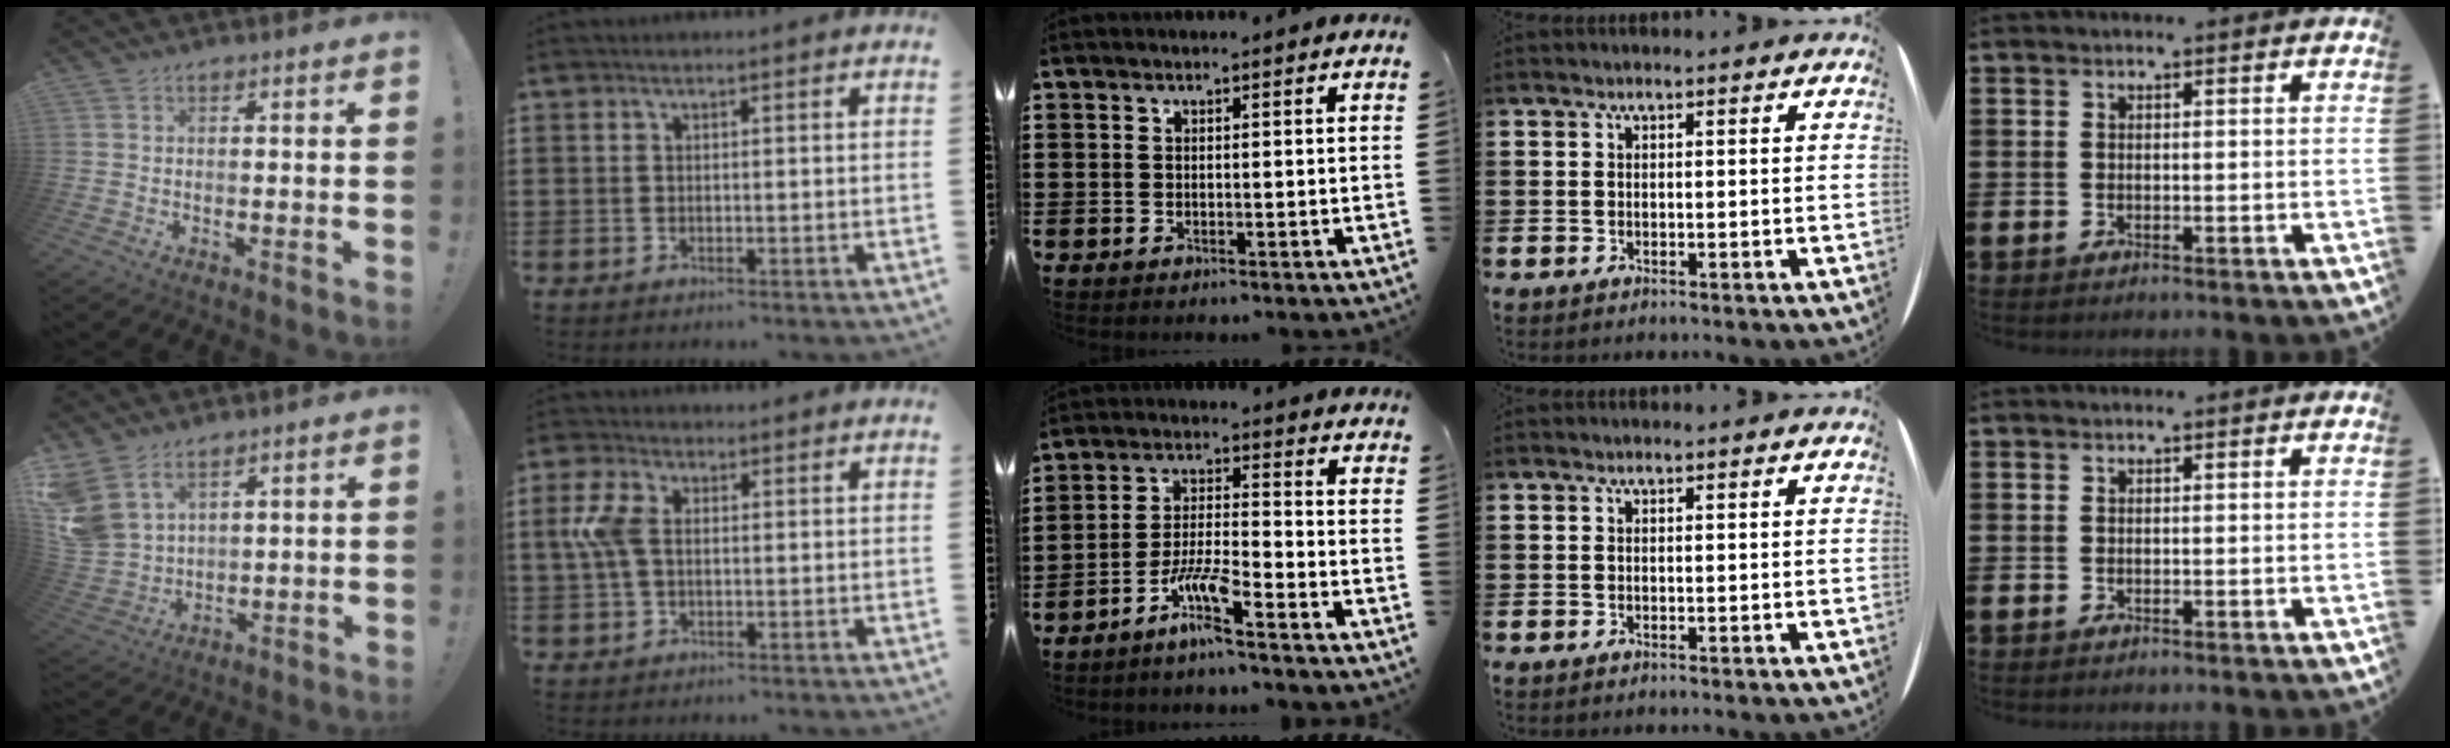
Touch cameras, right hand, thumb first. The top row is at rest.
{"thumb": {"total": 9.7, "force": [6.2, 5.9, 4.5], "torque": [-0.114, -0.047, 0.128]}, "index": {"total": 6.0, "force": [0.5, 3.4, 4.9], "torque": [-0.136, -0.001, -0.002]}, "middle": {"total": 6.2, "force": [-4.5, 0.4, 4.3], "torque": [-0.098, -0.010, -0.089]}}